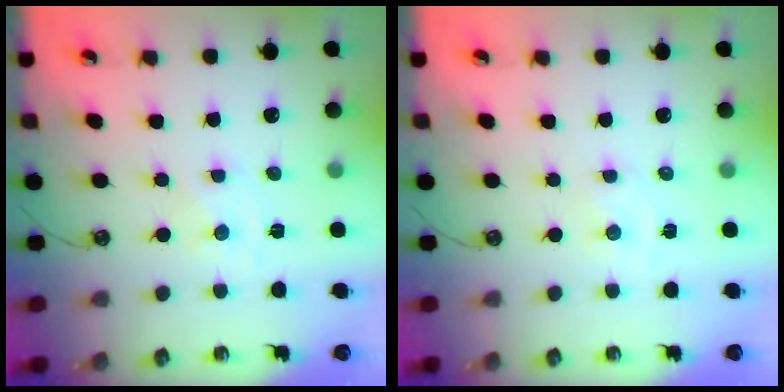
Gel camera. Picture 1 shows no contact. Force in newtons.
{"total": 1.4, "press": 1.4, "slide": 0.2}